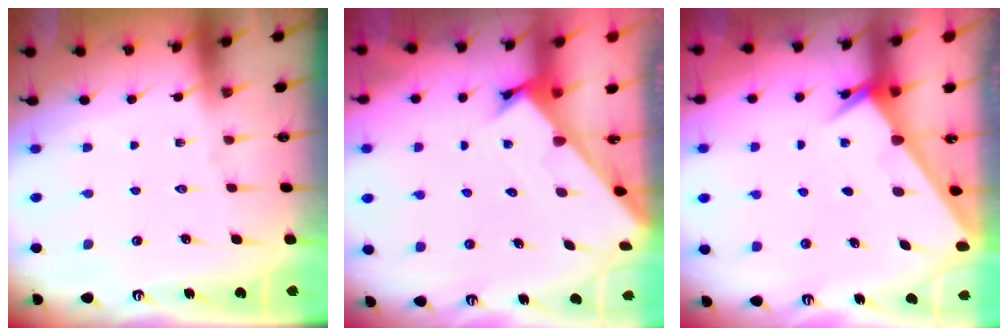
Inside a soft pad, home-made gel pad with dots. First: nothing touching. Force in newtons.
{"total": 2.3, "press": 2.3, "slide": 0.2}
{"total": 2.1, "press": 2.1, "slide": 0.1}